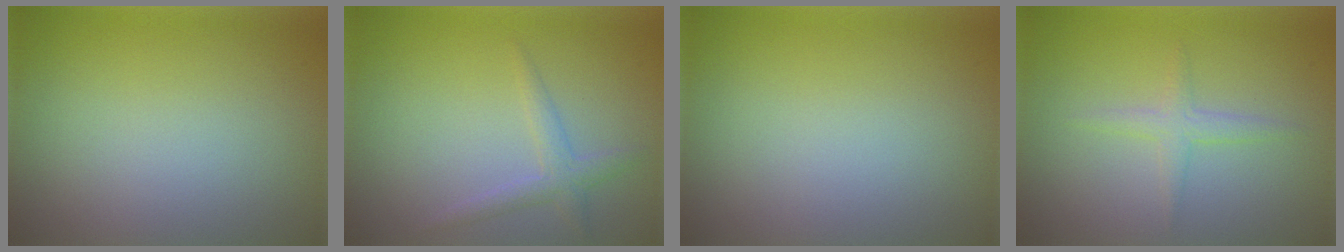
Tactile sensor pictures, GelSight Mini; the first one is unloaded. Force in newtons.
{"total": 1.8, "press": 1.8, "slide": 0.1}
{"total": 0.0}
{"total": 1.5, "press": 1.5, "slide": 0.0}